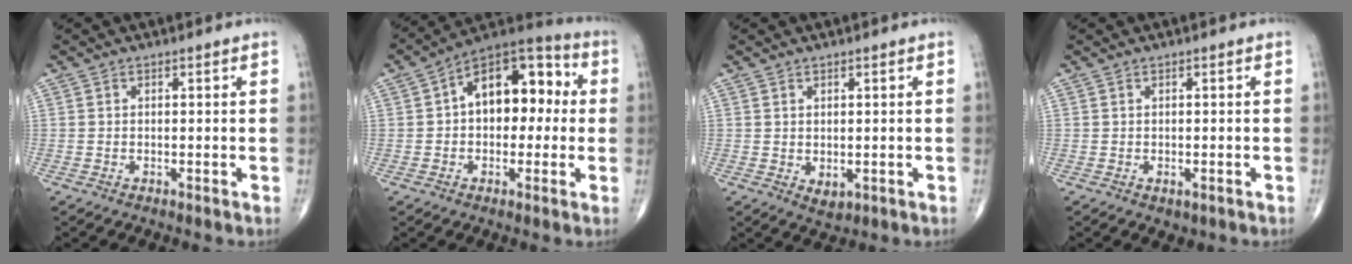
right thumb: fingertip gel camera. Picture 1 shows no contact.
{"total": 15.2, "force": [1.6, 9.3, 11.9], "torque": [-0.135, 0.044, 0.011]}
{"total": 2.2, "force": [-0.1, 1.5, 1.6], "torque": [-0.019, -0.005, 0.008]}
{"total": 1.4, "force": [-0.4, 0.9, 1.0], "torque": [-0.004, 0.002, 0.000]}